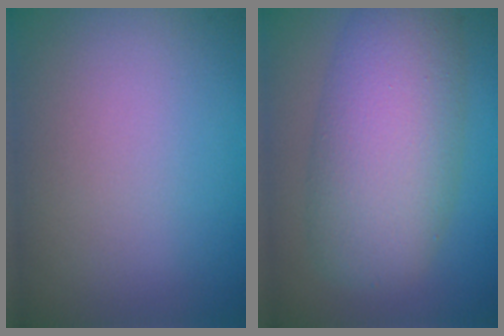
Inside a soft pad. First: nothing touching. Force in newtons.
{"total": 8.0, "press": 8.0, "slide": 0.2}